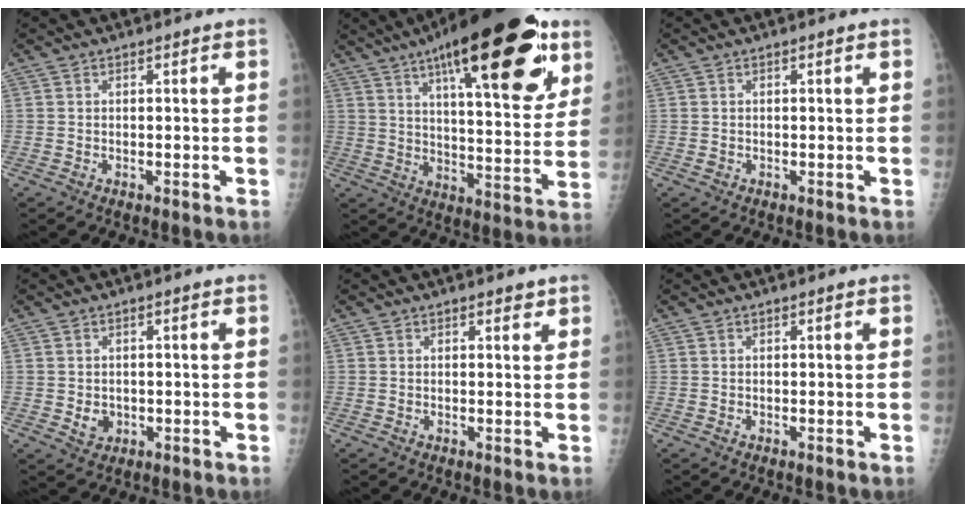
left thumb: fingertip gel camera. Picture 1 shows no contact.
{"total": 28.6, "force": [15.4, 9.1, 22.4], "torque": [-0.305, -0.029, 0.230]}
{"total": 0.7, "force": [0.0, 0.5, 0.4], "torque": [-0.005, 0.000, 0.002]}
{"total": 2.7, "force": [-0.3, 2.3, 1.4], "torque": [-0.012, 0.000, 0.004]}
{"total": 1.4, "force": [1.0, 0.6, 0.7], "torque": [-0.001, -0.005, 0.011]}
{"total": 0.0}